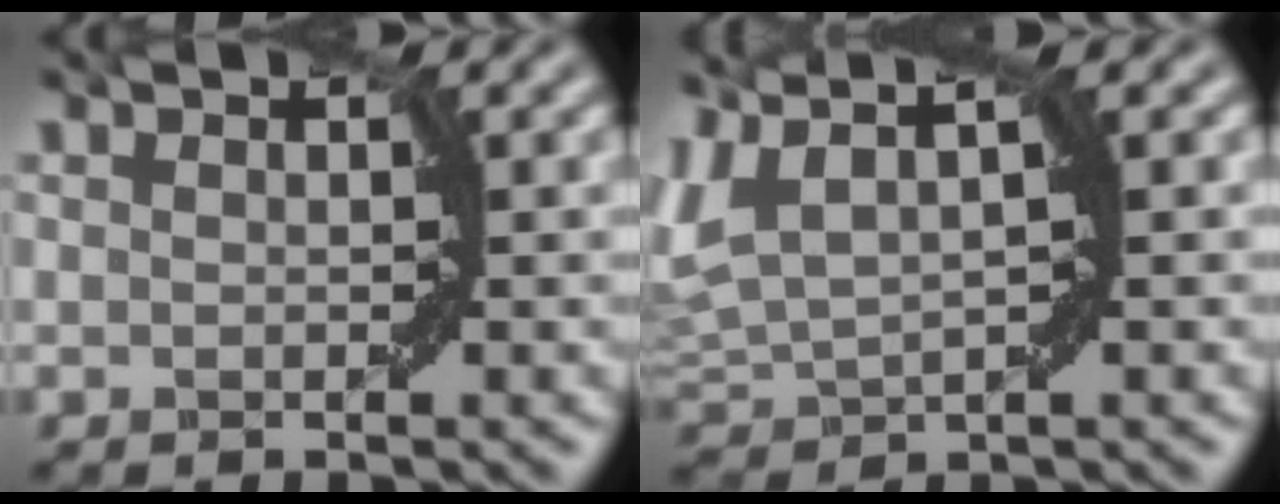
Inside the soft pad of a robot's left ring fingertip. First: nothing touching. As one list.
[{"total": 5.0, "force": [1.9, 2.1, 4.1], "torque": [-0.110, 0.017, 0.038]}]